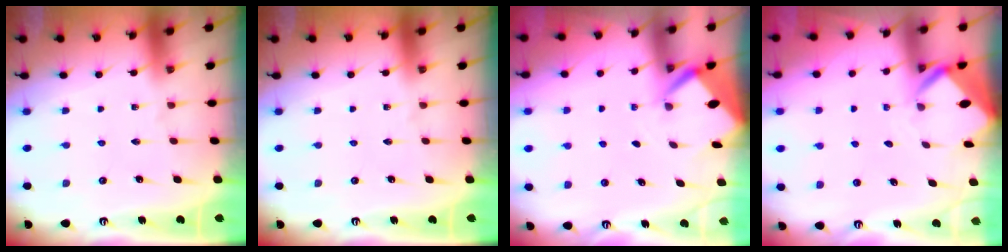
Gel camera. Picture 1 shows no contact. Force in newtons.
{"total": 0.0}
{"total": 2.7, "press": 2.7, "slide": 0.2}
{"total": 3.3, "press": 3.3, "slide": 0.1}